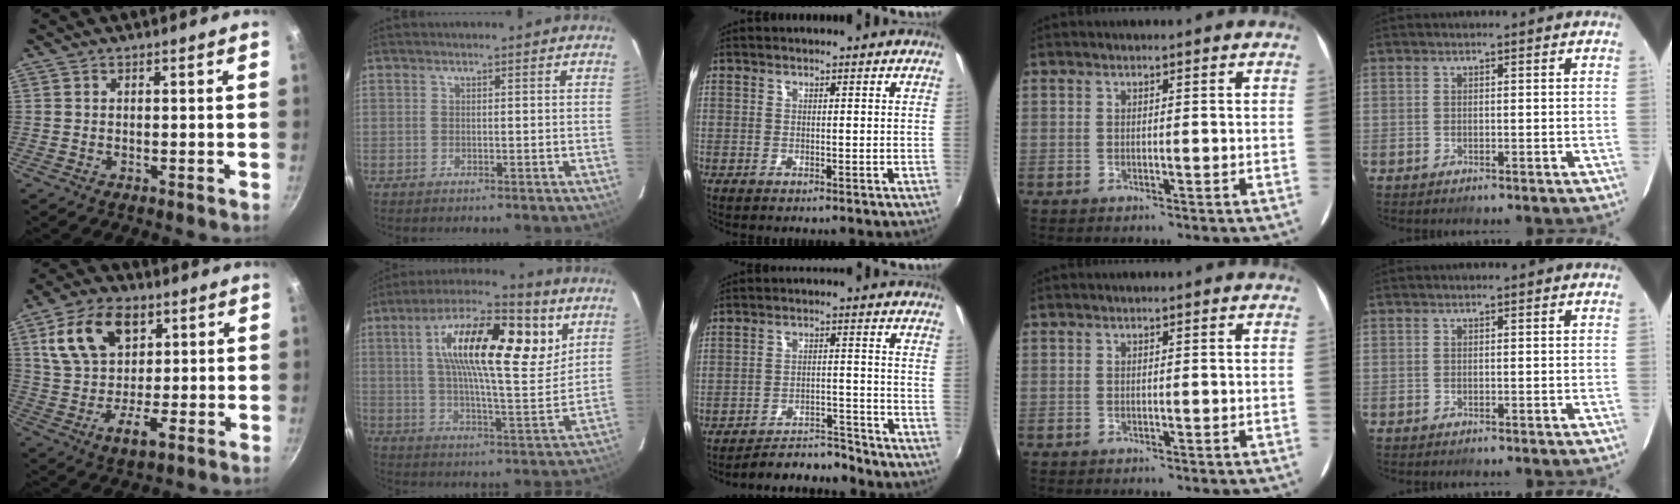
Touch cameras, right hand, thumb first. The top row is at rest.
{"thumb": {"total": 15.8, "force": [5.3, 10.4, 10.6], "torque": [-0.162, 0.004, 0.089]}, "index": {"total": 21.5, "force": [7.9, 6.6, 18.9], "torque": [-0.316, 0.018, 0.116]}, "middle": {"total": 8.4, "force": [-8.2, 1.2, 1.1], "torque": [-0.038, 0.011, -0.120]}}